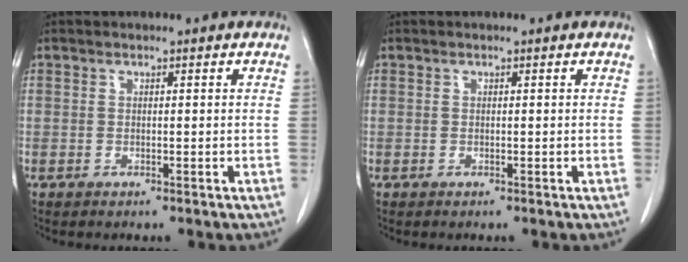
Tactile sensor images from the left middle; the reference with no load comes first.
{"total": 0.0}